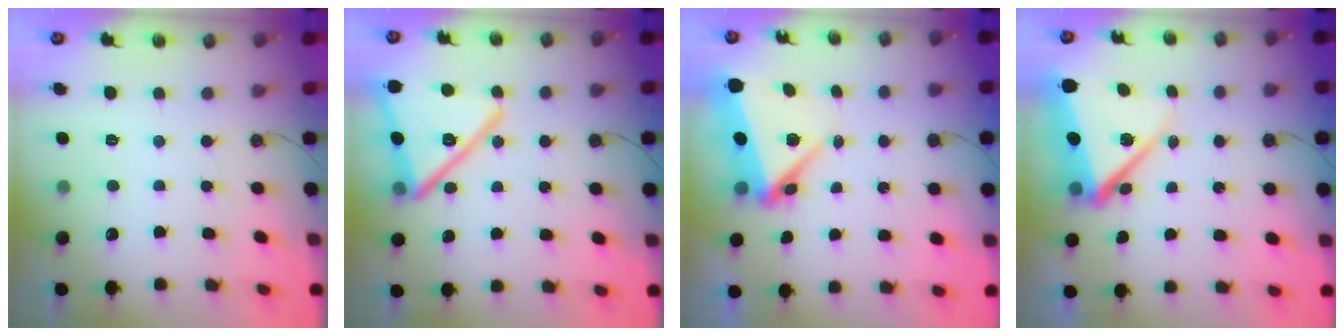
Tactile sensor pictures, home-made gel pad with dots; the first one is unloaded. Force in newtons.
{"total": 21.3, "press": 21.2, "slide": 2.1}
{"total": 7.8, "press": 7.5, "slide": 2.1}
{"total": 11.7, "press": 11.6, "slide": 1.0}